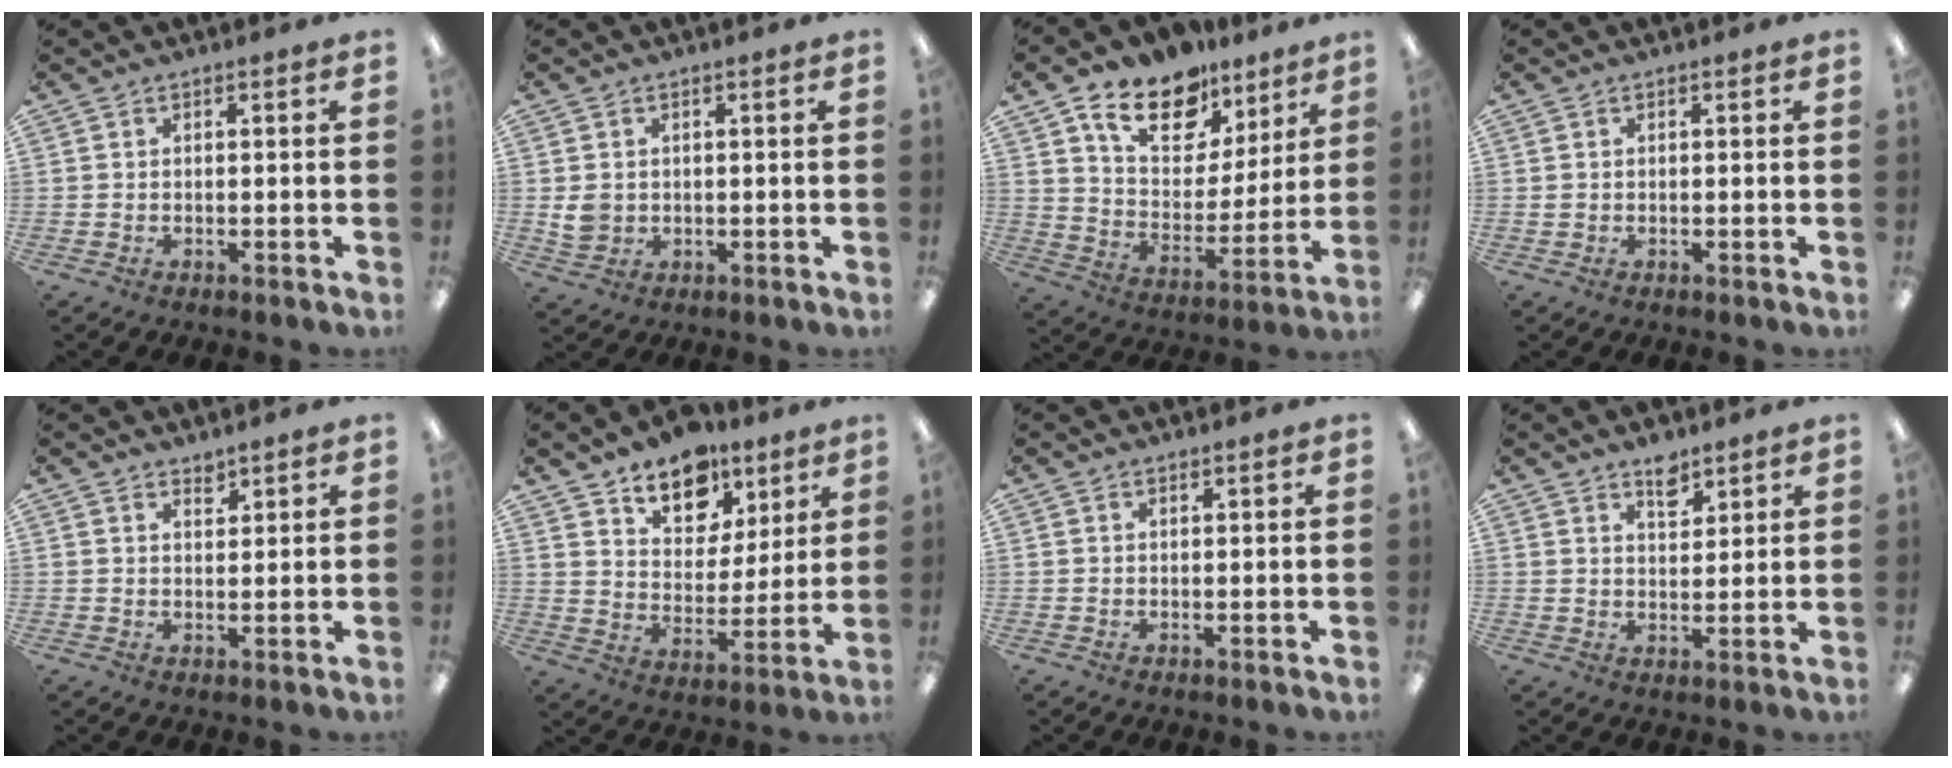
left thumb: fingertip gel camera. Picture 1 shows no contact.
{"total": 3.9, "force": [0.5, 3.5, 1.6], "torque": [-0.016, 0.000, 0.011]}
{"total": 15.7, "force": [10.8, 9.2, 6.9], "torque": [-0.124, -0.061, 0.197]}
{"total": 0.6, "force": [0.2, 0.5, 0.1], "torque": [-0.002, 0.005, 0.001]}
{"total": 2.3, "force": [2.2, 0.8, 0.1], "torque": [0.003, -0.014, 0.040]}
{"total": 12.4, "force": [9.0, 7.6, 3.9], "torque": [-0.063, -0.061, 0.168]}
{"total": 0.8, "force": [0.7, 0.4, 0.1], "torque": [-0.003, 0.000, 0.013]}
{"total": 5.3, "force": [4.1, 2.5, 2.1], "torque": [-0.019, -0.025, 0.070]}